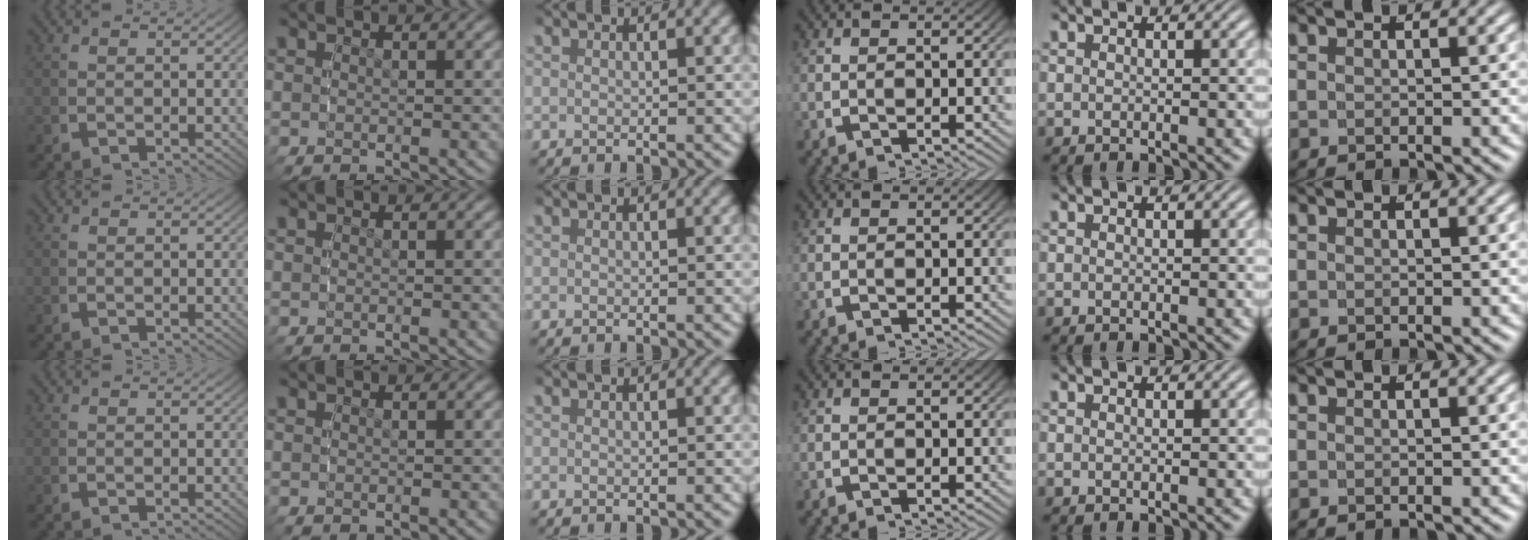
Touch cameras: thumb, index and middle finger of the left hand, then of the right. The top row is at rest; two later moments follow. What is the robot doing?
{"motion": "reach", "object": "pencil case"}